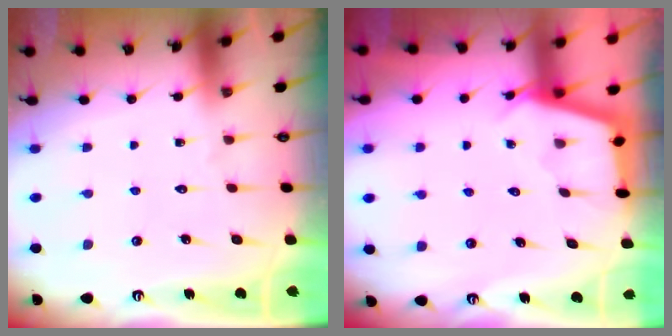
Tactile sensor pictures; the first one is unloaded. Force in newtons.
{"total": 2.9, "press": 2.9, "slide": 0.4}